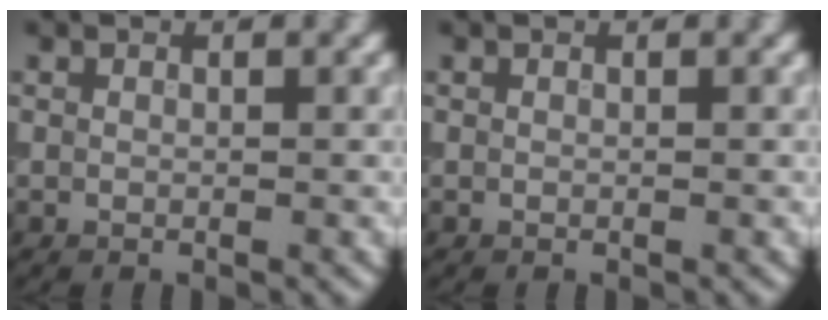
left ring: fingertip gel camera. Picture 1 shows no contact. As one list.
[{"total": 0.0}]